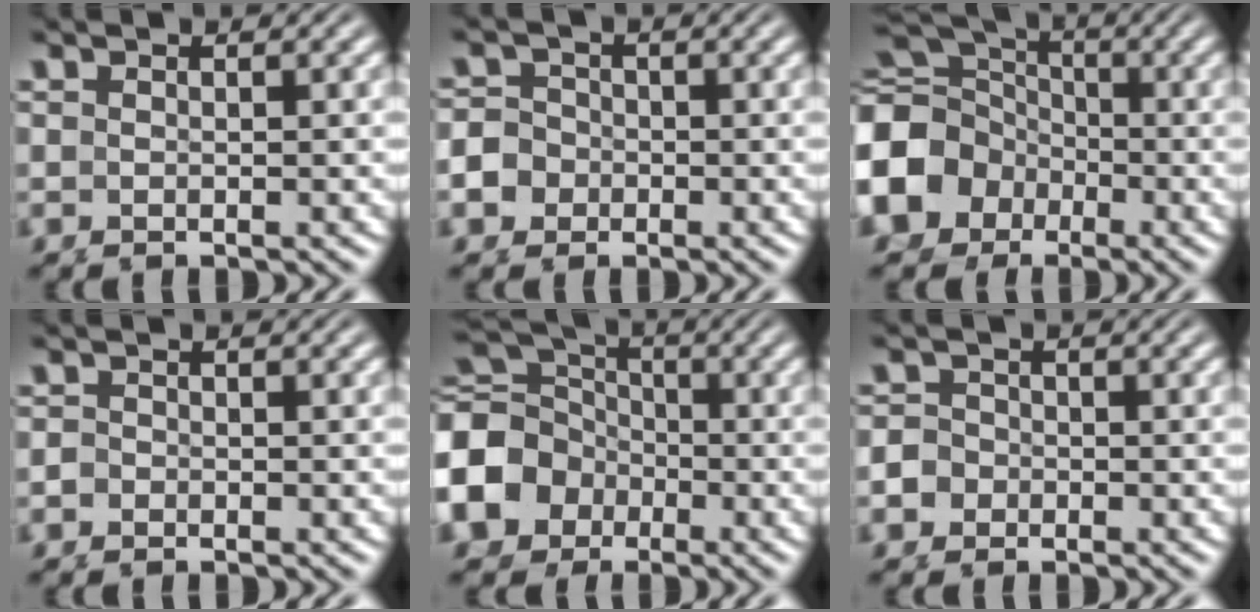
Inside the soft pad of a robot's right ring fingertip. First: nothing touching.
{"total": 3.1, "force": [-0.7, 2.9, 0.7], "torque": [-0.015, -0.002, -0.014]}
{"total": 10.5, "force": [0.4, 9.4, 4.7], "torque": [-0.098, -0.007, -0.003]}
{"total": 0.6, "force": [-0.3, 0.5, -0.2], "torque": [0.007, 0.004, -0.010]}
{"total": 9.0, "force": [0.2, 8.1, 4.0], "torque": [-0.091, -0.015, 0.001]}
{"total": 1.9, "force": [-0.6, 1.8, 0.2], "torque": [-0.002, 0.003, -0.014]}